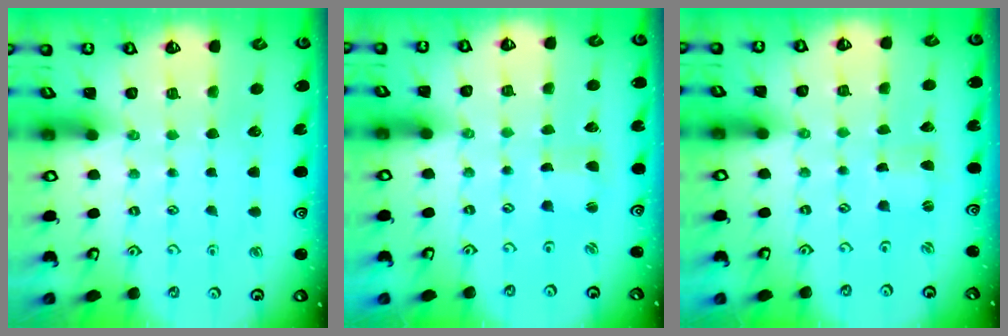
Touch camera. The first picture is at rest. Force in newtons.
{"total": 1.2, "press": 1.2, "slide": 0.0}
{"total": 0.0}